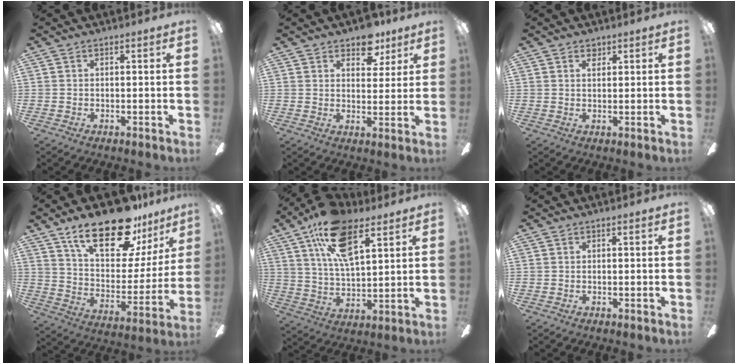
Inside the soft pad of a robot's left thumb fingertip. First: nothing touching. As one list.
[{"total": 7.9, "force": [5.6, 4.6, 3.2], "torque": [-0.031, -0.023, 0.097]}, {"total": 2.0, "force": [1.3, 1.1, 1.0], "torque": [-0.013, -0.002, 0.023]}, {"total": 25.0, "force": [17.0, 10.2, 15.2], "torque": [-0.240, -0.099, 0.290]}, {"total": 16.7, "force": [9.5, 7.6, 11.5], "torque": [-0.202, -0.021, 0.167]}, {"total": 0.0}]